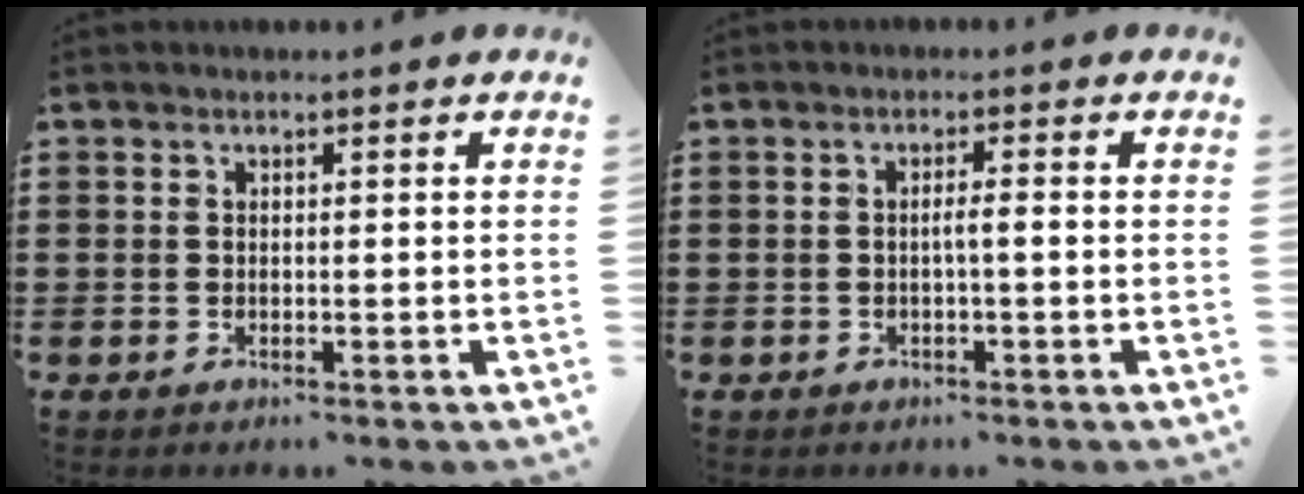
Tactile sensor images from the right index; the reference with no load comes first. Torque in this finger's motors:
{"motor_torque": [0.49, 0.40, 0.04, 0.05]}